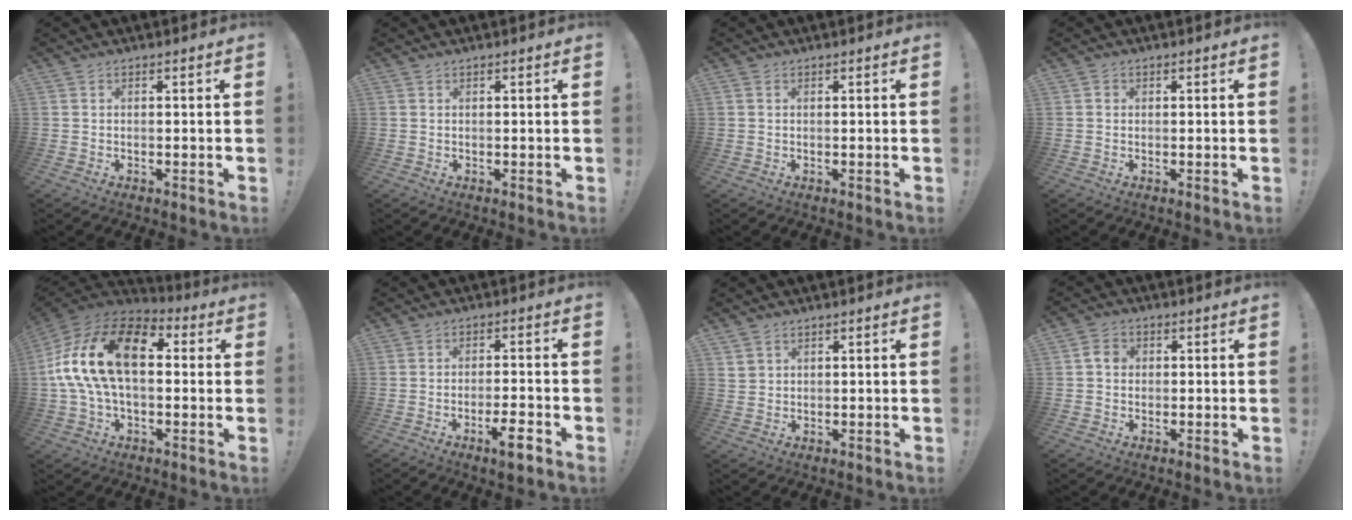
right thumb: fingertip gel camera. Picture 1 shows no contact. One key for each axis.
{"total": 0.0}
{"total": 0.0}
{"total": 0.9, "fx": 0.0, "fy": 0.8, "fz": 0.3, "tx": -0.006, "ty": 0.003, "tz": 0.000}
{"total": 20.9, "fx": 3.9, "fy": 11.6, "fz": 16.9, "tx": -0.315, "ty": 0.004, "tz": 0.065}
{"total": 6.6, "fx": -3.8, "fy": 0.8, "fz": 5.3, "tx": -0.082, "ty": 0.012, "tz": -0.066}
{"total": 2.2, "fx": 1.6, "fy": 1.5, "fz": 0.6, "tx": -0.007, "ty": -0.009, "tz": 0.029}
{"total": 3.8, "fx": 0.1, "fy": 3.2, "fz": 2.1, "tx": -0.032, "ty": 0.011, "tz": 0.001}